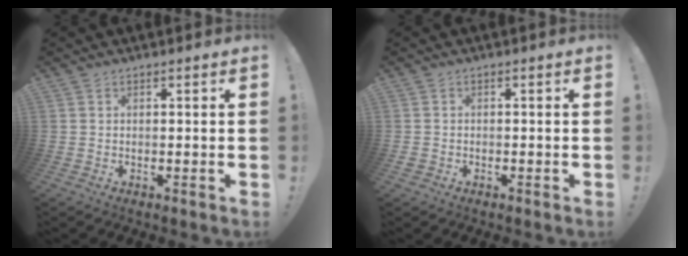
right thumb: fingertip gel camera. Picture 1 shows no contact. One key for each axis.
{"total": 1.2, "fx": -0.7, "fy": 1.0, "fz": 0.3, "tx": -0.006, "ty": 0.004, "tz": -0.013}